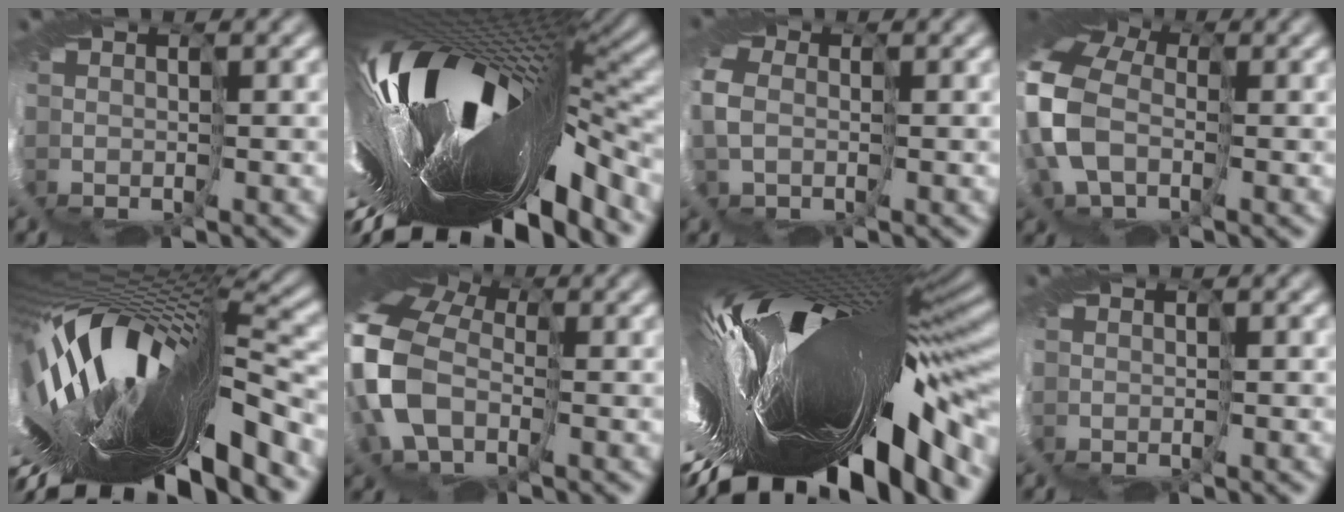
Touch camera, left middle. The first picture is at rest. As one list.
[{"total": 17.6, "force": [-5.6, 6.3, 15.5], "torque": [-0.281, -0.045, -0.108]}, {"total": 4.0, "force": [-0.5, 3.1, 2.6], "torque": [-0.073, -0.011, -0.005]}, {"total": 12.6, "force": [0.0, 9.1, 8.7], "torque": [-0.204, -0.025, -0.022]}, {"total": 16.8, "force": [-5.2, 6.3, 14.7], "torque": [-0.271, -0.038, -0.099]}, {"total": 12.3, "force": [-1.0, 8.2, 9.1], "torque": [-0.221, -0.030, -0.029]}, {"total": 18.2, "force": [-4.2, 6.2, 16.6], "torque": [-0.285, -0.035, -0.096]}, {"total": 0.0}]